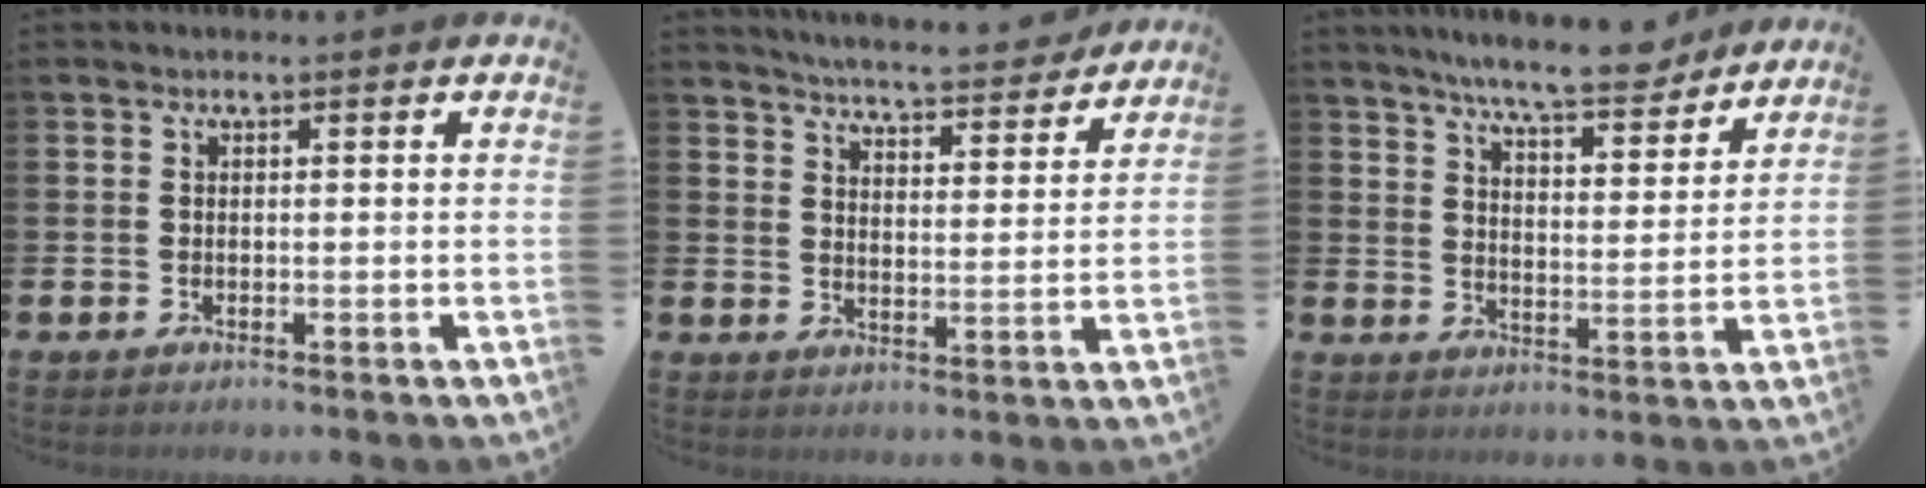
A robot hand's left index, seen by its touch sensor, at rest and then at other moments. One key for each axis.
{"total": 6.1, "fx": 6.0, "fy": 0.1, "fz": 1.3, "tx": -0.037, "ty": -0.044, "tz": 0.103}
{"total": 8.4, "fx": 7.8, "fy": 0.7, "fz": 3.0, "tx": -0.074, "ty": -0.042, "tz": 0.139}